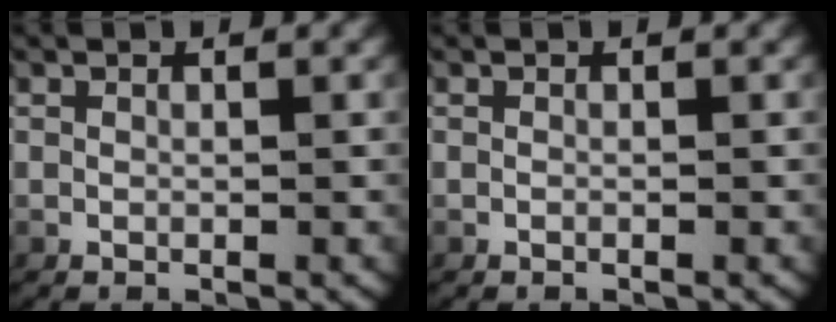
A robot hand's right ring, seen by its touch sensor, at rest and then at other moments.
{"total": 0.0}